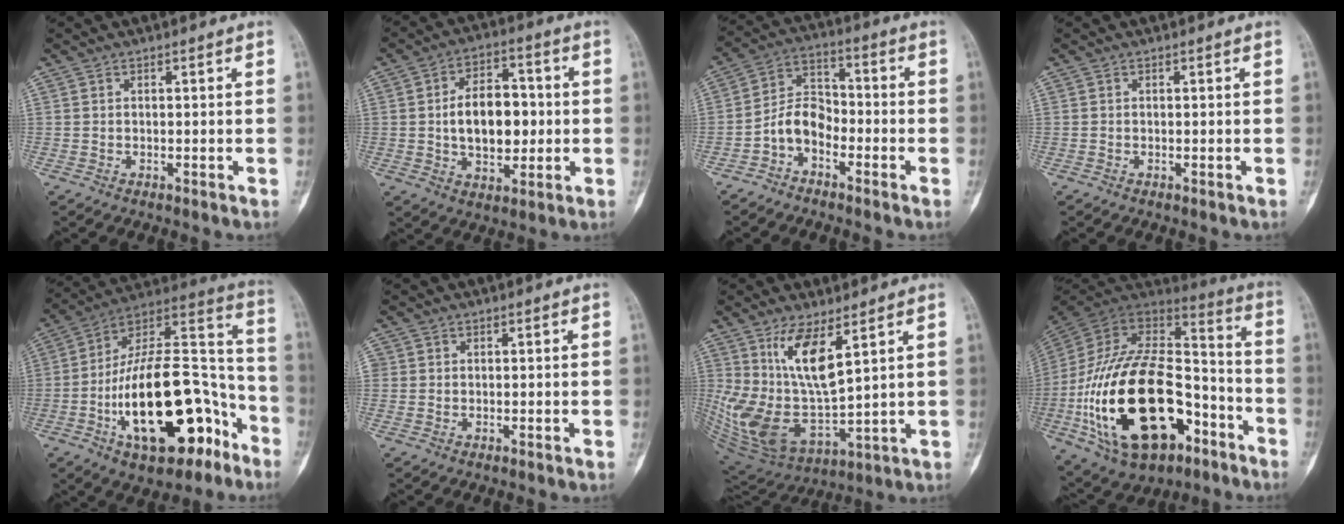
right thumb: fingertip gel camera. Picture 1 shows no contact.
{"total": 12.6, "force": [-0.1, 7.8, 9.9], "torque": [-0.124, 0.015, -0.001]}
{"total": 7.4, "force": [-3.6, 4.9, 4.2], "torque": [-0.064, 0.048, -0.083]}
{"total": 0.0}
{"total": 28.9, "force": [-11.4, 13.3, 23.0], "torque": [-0.361, 0.081, -0.171]}
{"total": 0.9, "force": [0.1, 0.9, 0.1], "torque": [0.006, 0.003, 0.002]}
{"total": 16.4, "force": [5.9, 6.2, 14.0], "torque": [-0.269, -0.039, 0.137]}
{"total": 34.5, "force": [-12.2, 18.9, 26.1], "torque": [-0.531, 0.043, -0.193]}